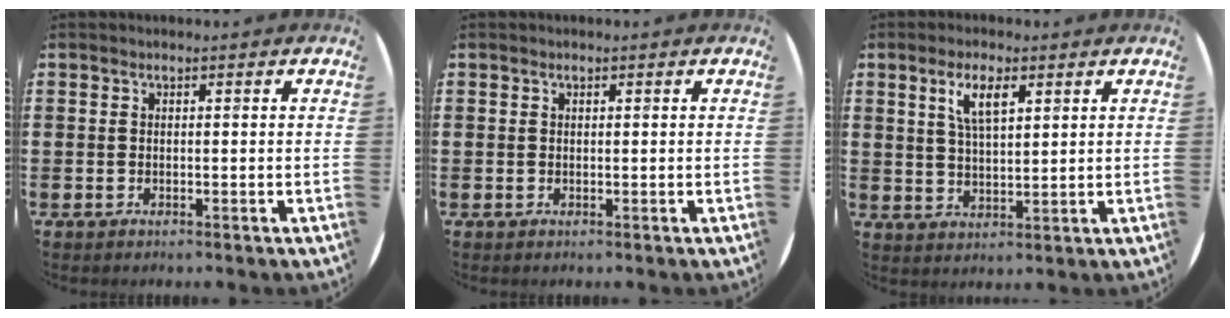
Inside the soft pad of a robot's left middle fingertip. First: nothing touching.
{"total": 0.0}
{"total": 5.1, "force": [2.9, 1.7, 3.8], "torque": [-0.076, 0.006, 0.048]}